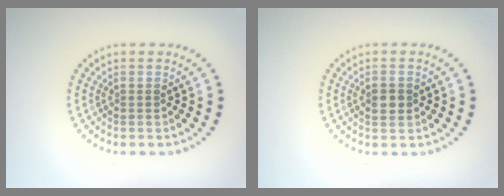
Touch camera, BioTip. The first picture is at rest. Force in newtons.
{"total": 1.6, "press": 1.6, "slide": 0.1}